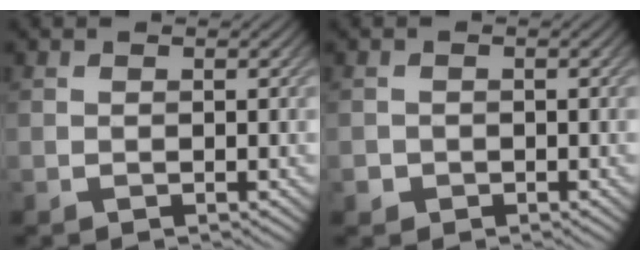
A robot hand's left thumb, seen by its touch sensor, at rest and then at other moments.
{"total": 1.2, "force": [-0.6, 1.1, 0.1], "torque": [0.001, -0.005, -0.014]}